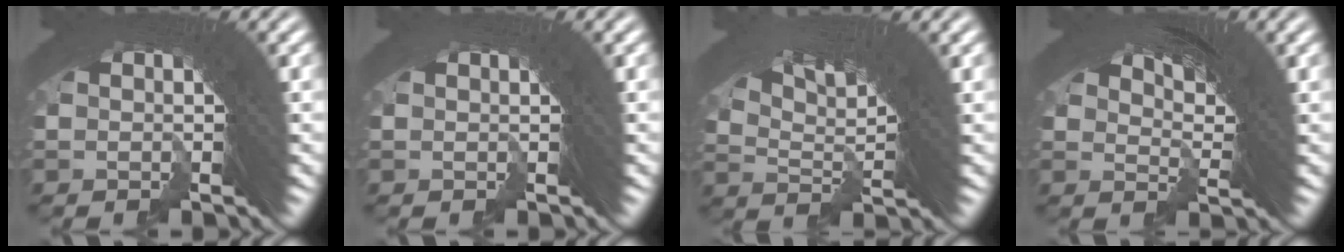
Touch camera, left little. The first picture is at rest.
{"total": 0.6, "force": [-0.1, -0.6, -0.2], "torque": [0.000, -0.003, 0.002]}
{"total": 7.5, "force": [5.8, -0.5, 4.7], "torque": [-0.091, 0.016, 0.097]}
{"total": 5.9, "force": [3.7, 0.8, 4.5], "torque": [-0.059, 0.018, 0.058]}